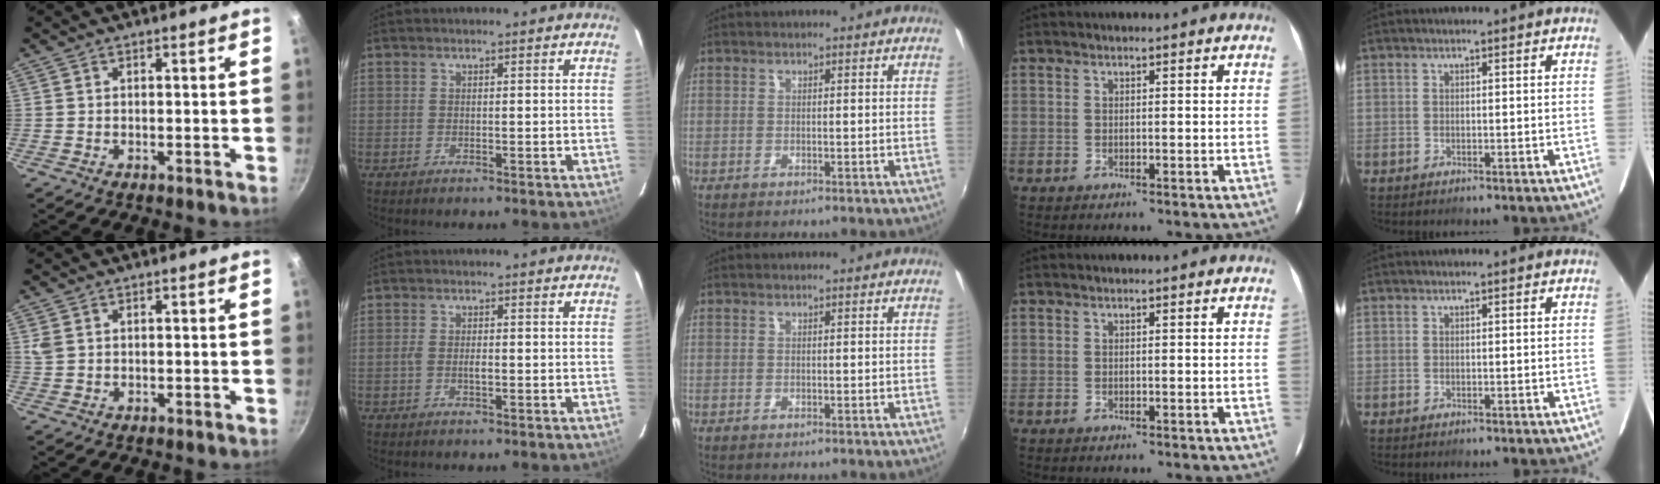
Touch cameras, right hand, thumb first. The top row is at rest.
{"thumb": {"total": 1.8, "force": [0.7, 1.3, 1.0], "torque": [-0.020, 0.003, 0.017]}, "index": {"total": 2.0, "force": [-0.5, 0.8, 1.7], "torque": [-0.036, 0.001, -0.010]}}